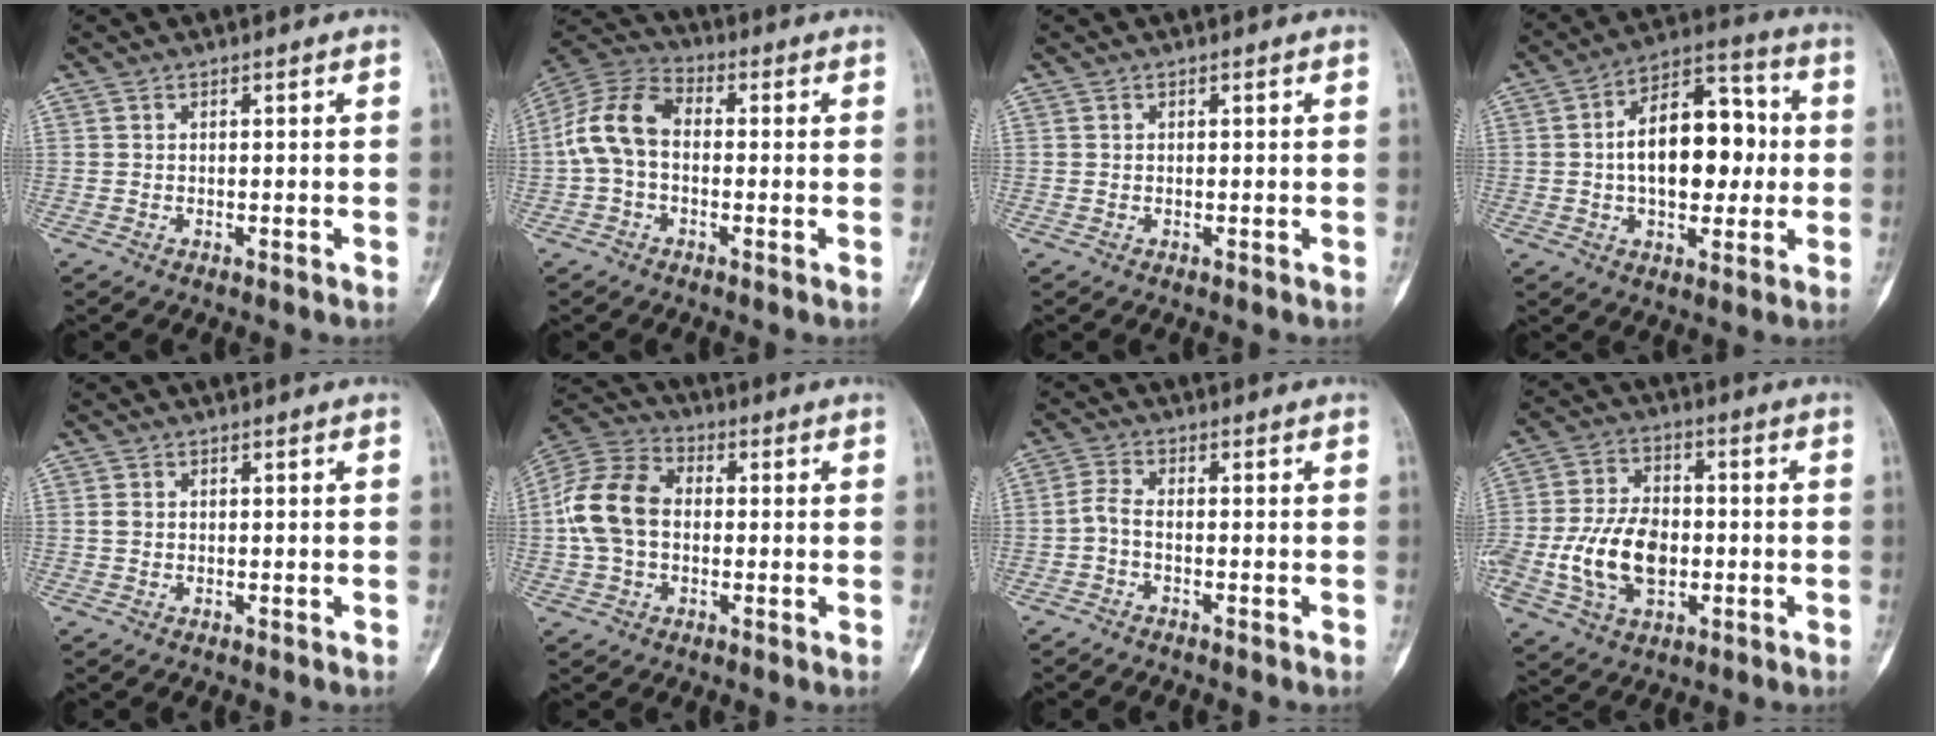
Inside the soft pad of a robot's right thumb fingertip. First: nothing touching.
{"total": 11.4, "force": [-0.7, 7.9, 8.2], "torque": [-0.156, 0.034, -0.026]}
{"total": 0.0}
{"total": 16.9, "force": [0.2, 10.0, 13.6], "torque": [-0.174, 0.034, -0.003]}
{"total": 1.2, "force": [0.0, 1.0, 0.5], "torque": [-0.005, 0.002, -0.001]}
{"total": 13.7, "force": [-0.2, 10.0, 9.4], "torque": [-0.180, 0.035, -0.013]}
{"total": 2.9, "force": [-1.3, 1.5, 2.1], "torque": [-0.046, 0.013, -0.036]}
{"total": 14.6, "force": [-2.8, 9.6, 10.6], "torque": [-0.186, 0.018, -0.047]}